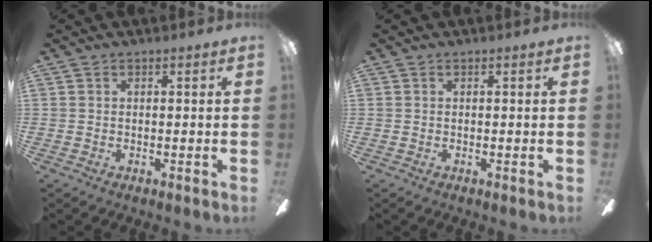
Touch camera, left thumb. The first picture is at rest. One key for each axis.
{"total": 0.0}